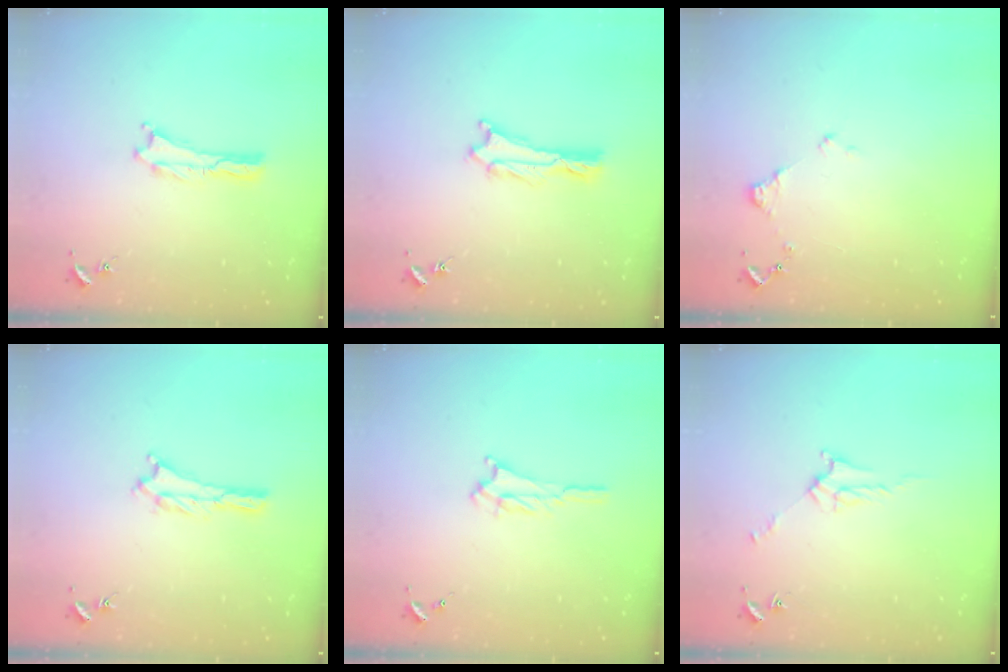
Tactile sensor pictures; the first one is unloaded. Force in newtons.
{"total": 1.0, "press": 1.0, "slide": 0.1}
{"total": 1.2, "press": 1.2, "slide": 0.2}
{"total": 1.2, "press": 1.1, "slide": 0.2}
{"total": 1.7, "press": 1.6, "slide": 0.3}
{"total": 3.5, "press": 3.5, "slide": 0.3}